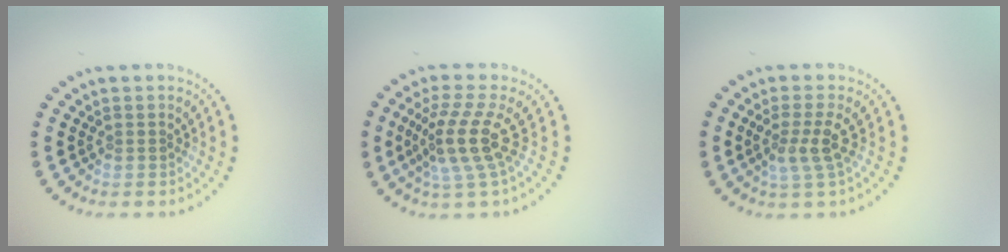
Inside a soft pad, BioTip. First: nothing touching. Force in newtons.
{"total": 4.3, "press": 3.0, "slide": 3.0}
{"total": 2.6, "press": 2.0, "slide": 1.6}